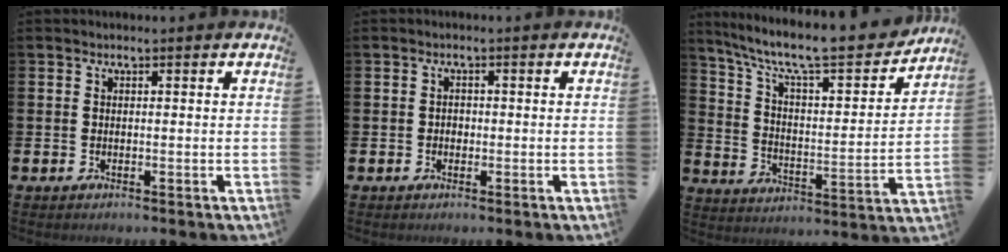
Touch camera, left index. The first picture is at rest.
{"total": 1.0, "force": [-0.3, 0.9, 0.4], "torque": [-0.005, 0.004, -0.009]}
{"total": 10.5, "force": [9.0, 1.8, 5.0], "torque": [-0.126, -0.065, 0.149]}